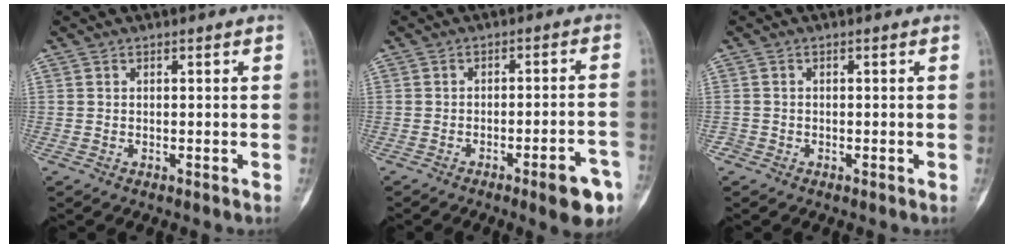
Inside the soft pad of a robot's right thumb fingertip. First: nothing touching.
{"total": 8.4, "force": [-4.6, 1.5, 6.8], "torque": [-0.082, 0.024, -0.055]}
{"total": 1.1, "force": [-0.7, 0.8, -0.2], "torque": [0.008, 0.005, -0.018]}